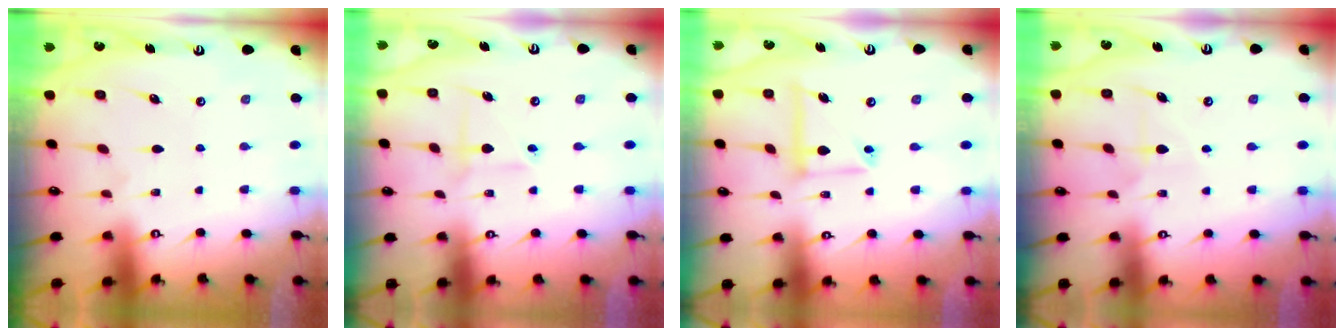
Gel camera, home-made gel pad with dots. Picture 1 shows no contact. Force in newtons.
{"total": 2.1, "press": 2.1, "slide": 0.6}
{"total": 9.1, "press": 9.1, "slide": 0.8}
{"total": 5.5, "press": 5.5, "slide": 0.2}